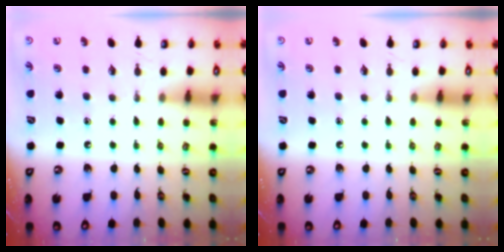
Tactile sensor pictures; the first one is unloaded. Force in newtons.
{"total": 0.0}